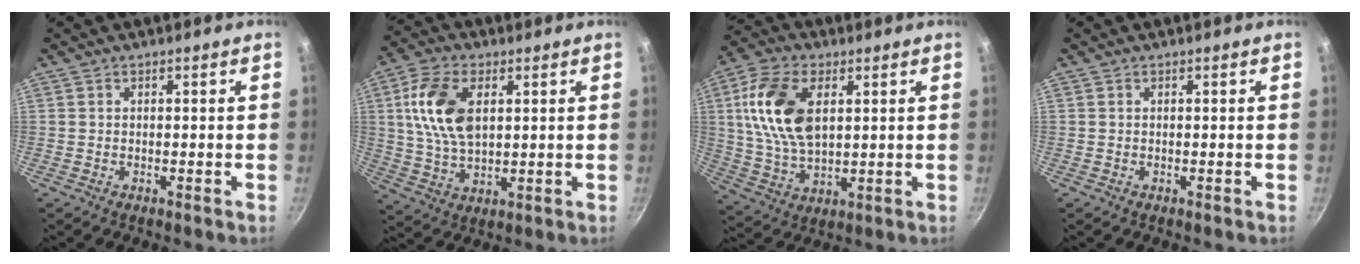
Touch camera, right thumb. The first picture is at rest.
{"total": 12.9, "force": [3.2, 7.5, 9.9], "torque": [-0.179, -0.003, 0.059]}
{"total": 15.2, "force": [3.8, 8.9, 11.8], "torque": [-0.216, -0.007, 0.073]}
{"total": 0.0}